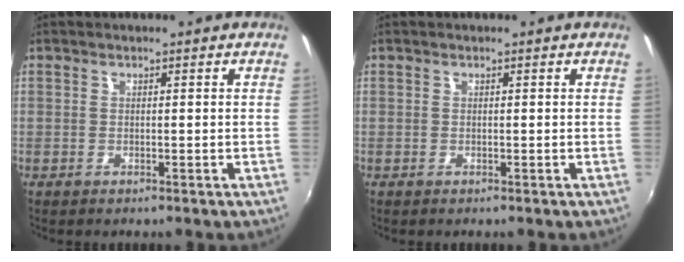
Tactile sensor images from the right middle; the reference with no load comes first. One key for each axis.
{"total": 0.0}